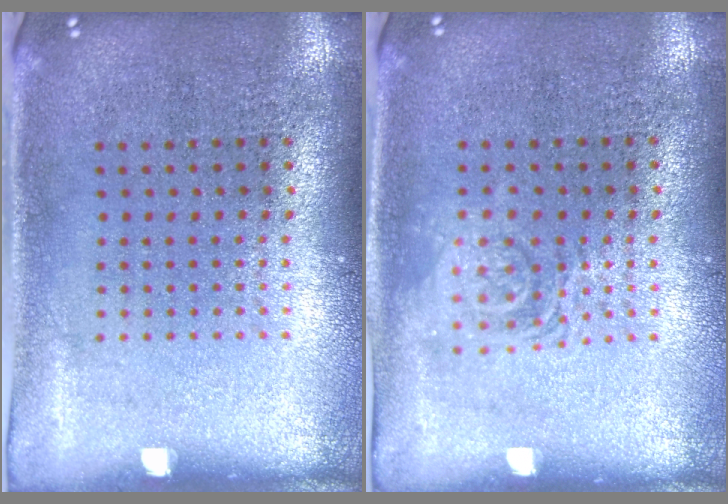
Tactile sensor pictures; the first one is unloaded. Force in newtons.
{"total": 1.1, "press": 1.1, "slide": 0.2}